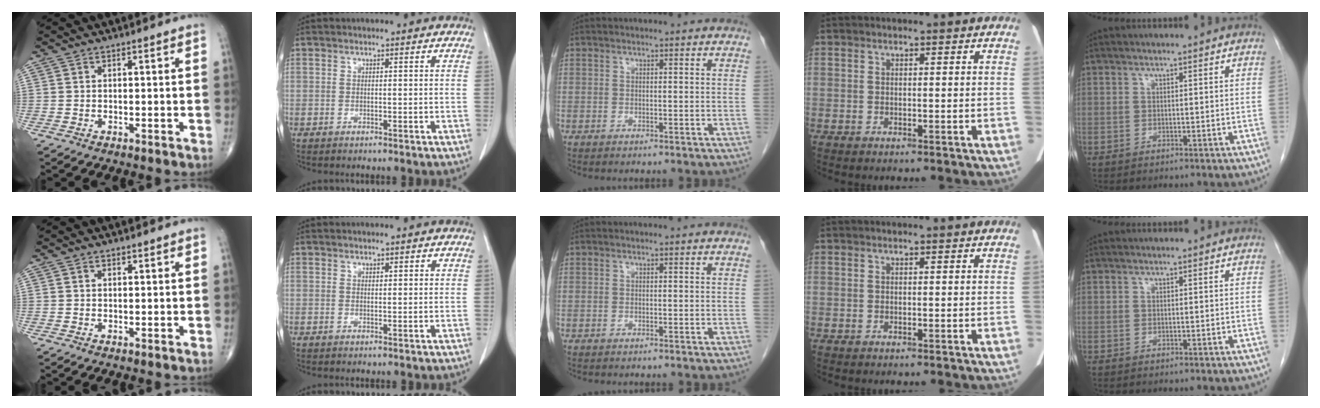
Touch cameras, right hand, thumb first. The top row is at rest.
{"thumb": {"total": 0.6, "force": [0.3, 0.4, 0.3], "torque": [-0.003, -0.002, 0.005]}, "index": {"total": 0.9, "force": [0.6, 0.3, 0.6], "torque": [-0.010, 0.000, 0.009]}}